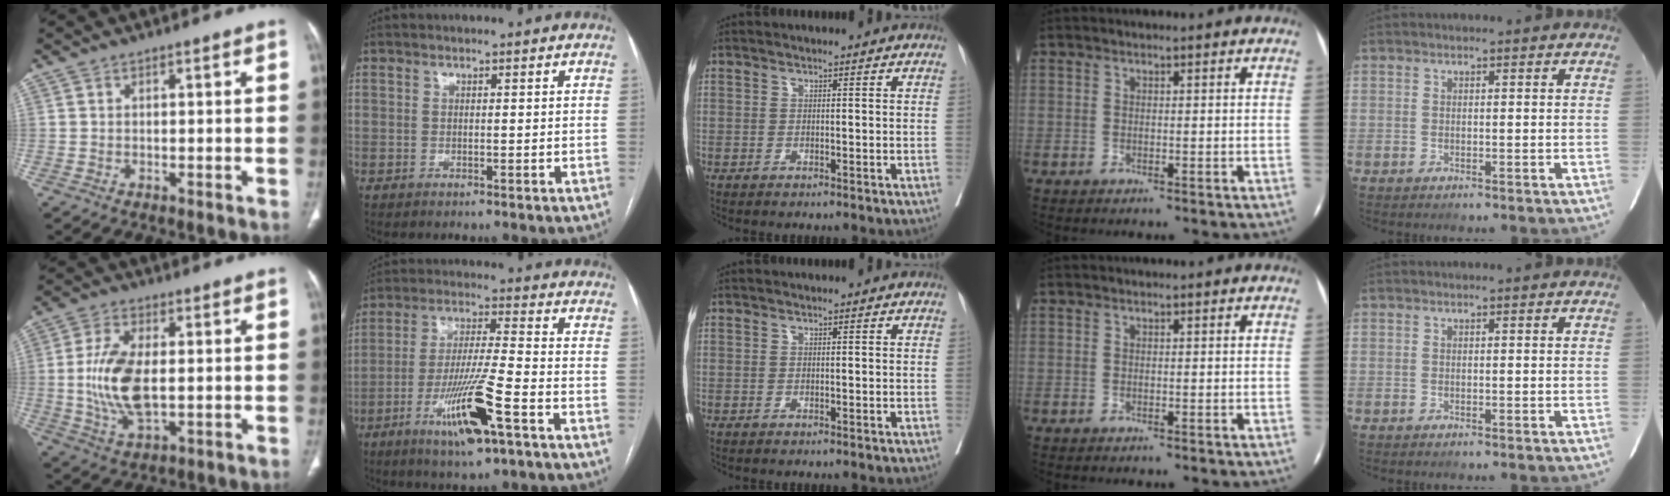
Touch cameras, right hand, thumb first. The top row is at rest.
{"thumb": {"total": 11.9, "force": [-0.1, 5.8, 10.4], "torque": [-0.216, -0.007, 0.003]}, "index": {"total": 12.9, "force": [-6.2, 0.6, 11.3], "torque": [-0.220, -0.019, -0.110]}}